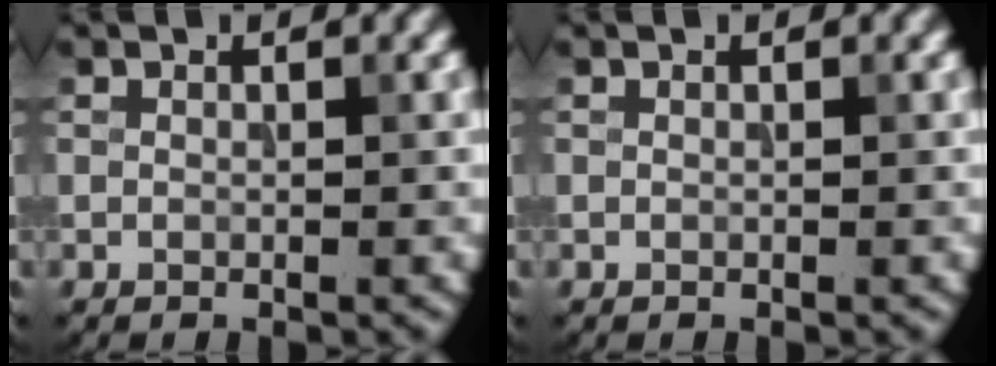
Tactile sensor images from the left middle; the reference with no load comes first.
{"total": 0.0}